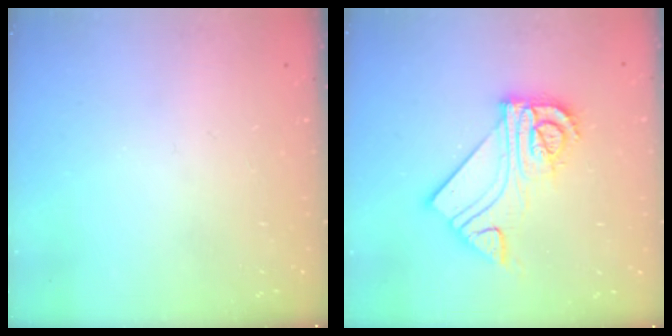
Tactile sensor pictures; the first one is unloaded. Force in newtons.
{"total": 13.3, "press": 13.3, "slide": 1.3}